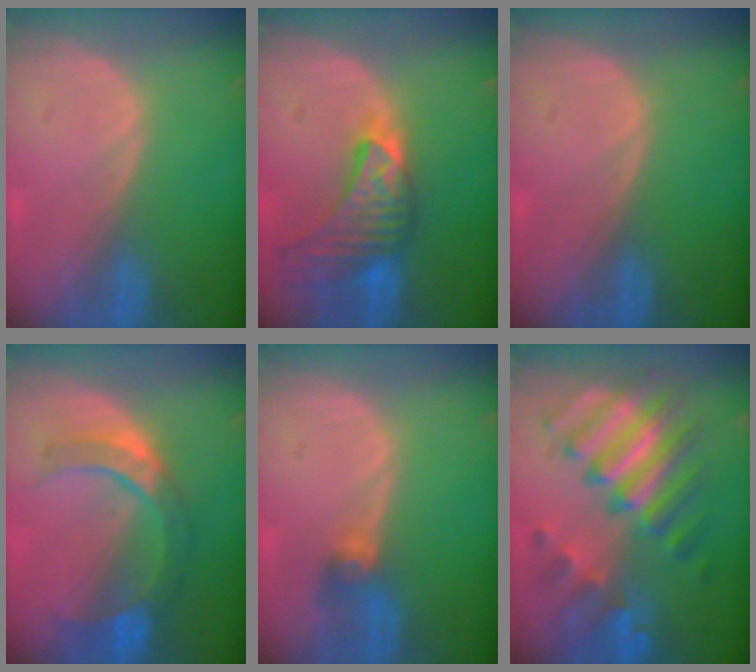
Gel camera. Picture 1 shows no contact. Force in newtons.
{"total": 9.0, "press": 8.5, "slide": 3.2}
{"total": 0.0}
{"total": 7.3, "press": 7.2, "slide": 0.8}
{"total": 2.7, "press": 2.7, "slide": 0.3}
{"total": 10.5, "press": 10.5, "slide": 0.9}